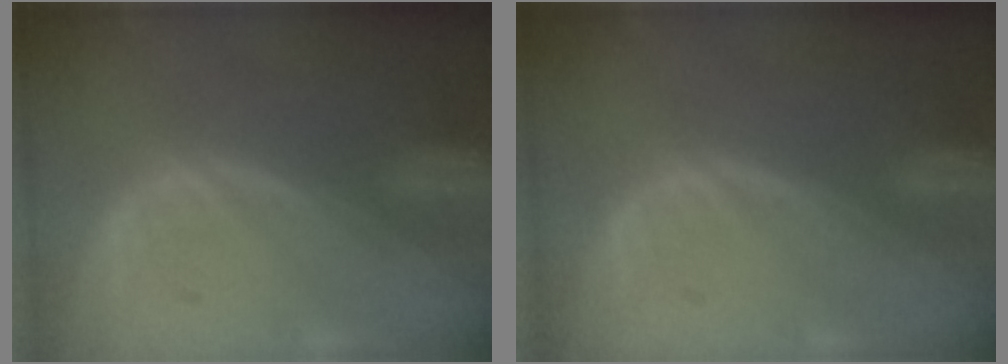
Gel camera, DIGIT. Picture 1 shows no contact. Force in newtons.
{"total": 0.0}